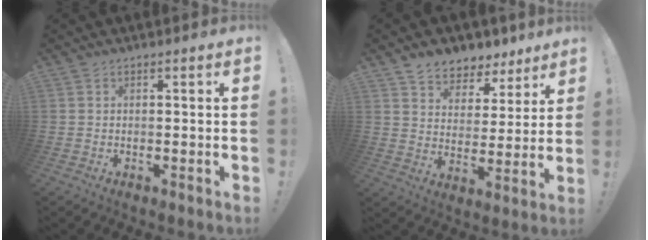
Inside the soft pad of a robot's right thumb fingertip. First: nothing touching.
{"total": 7.2, "force": [5.5, 4.5, 1.1], "torque": [-0.022, -0.048, 0.106]}